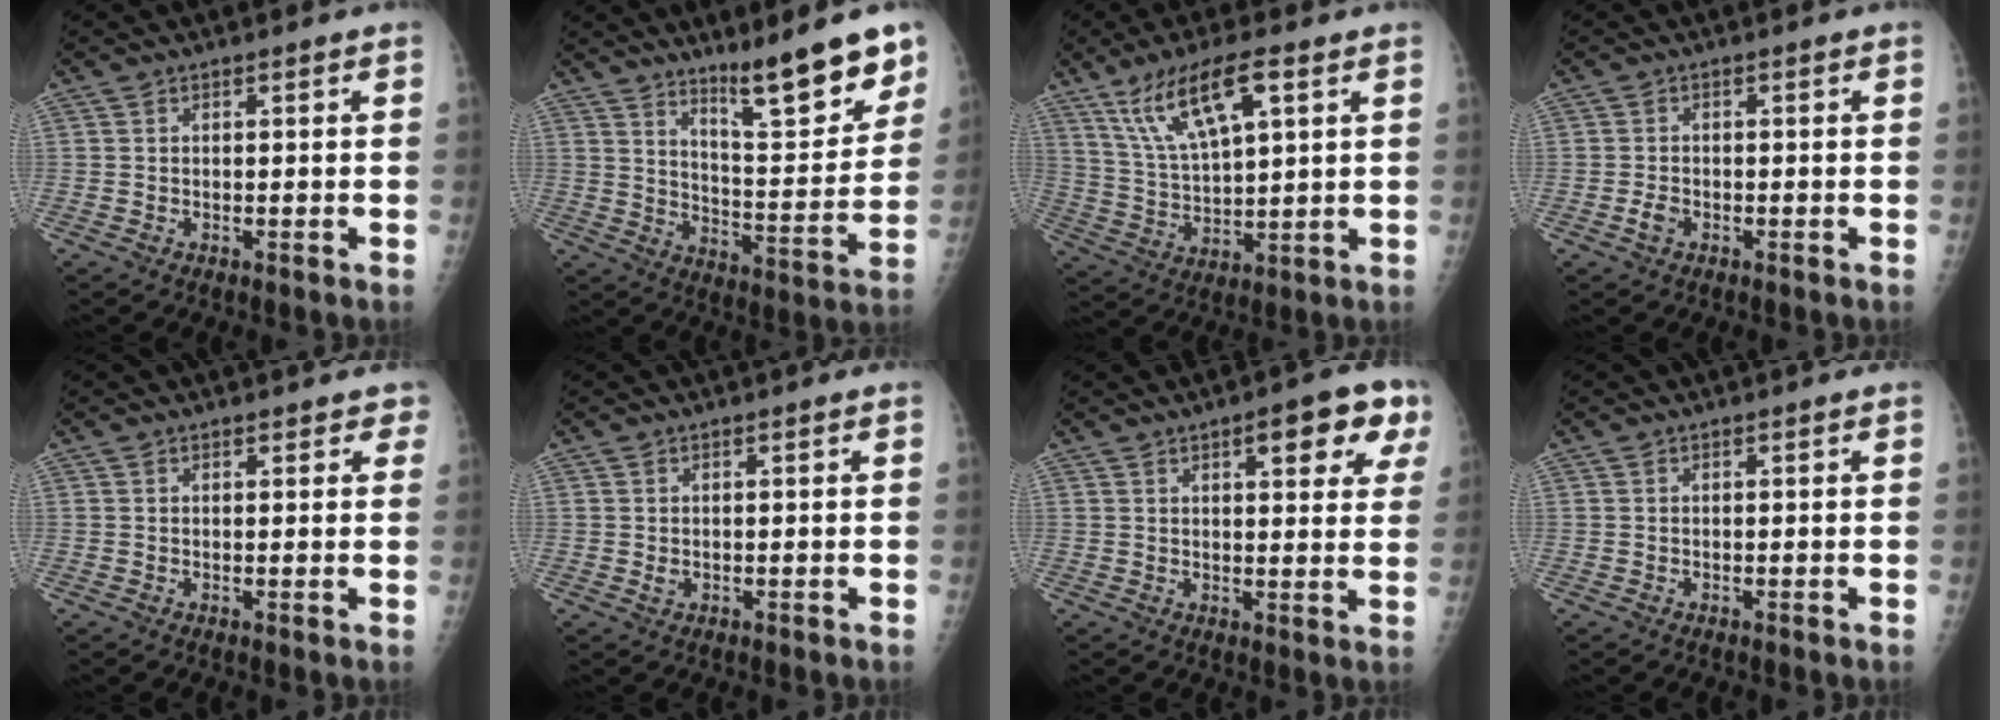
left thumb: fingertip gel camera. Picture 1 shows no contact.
{"total": 15.5, "force": [11.0, 3.1, 10.5], "torque": [-0.120, -0.082, 0.179]}
{"total": 13.1, "force": [6.8, 3.9, 10.5], "torque": [-0.191, -0.016, 0.136]}
{"total": 1.7, "force": [-0.9, 1.1, 1.0], "torque": [-0.018, 0.007, -0.018]}
{"total": 2.4, "force": [1.8, 1.2, 1.1], "torque": [0.017, -0.002, 0.015]}
{"total": 0.9, "force": [0.0, 0.6, 0.7], "torque": [-0.004, 0.001, 0.004]}
{"total": 10.2, "force": [5.0, 3.5, 8.2], "torque": [-0.070, -0.009, 0.056]}
{"total": 0.0}